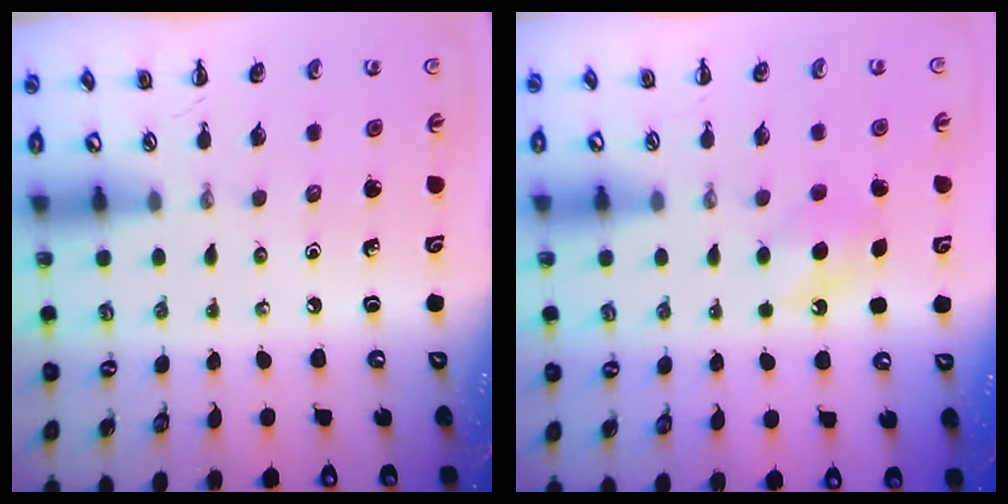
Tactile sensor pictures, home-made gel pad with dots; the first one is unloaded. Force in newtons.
{"total": 7.2, "press": 7.0, "slide": 1.8}